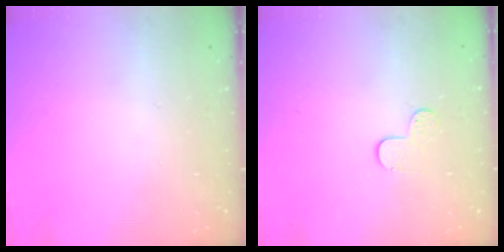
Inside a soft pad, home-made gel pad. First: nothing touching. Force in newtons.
{"total": 3.8, "press": 3.8, "slide": 0.3}